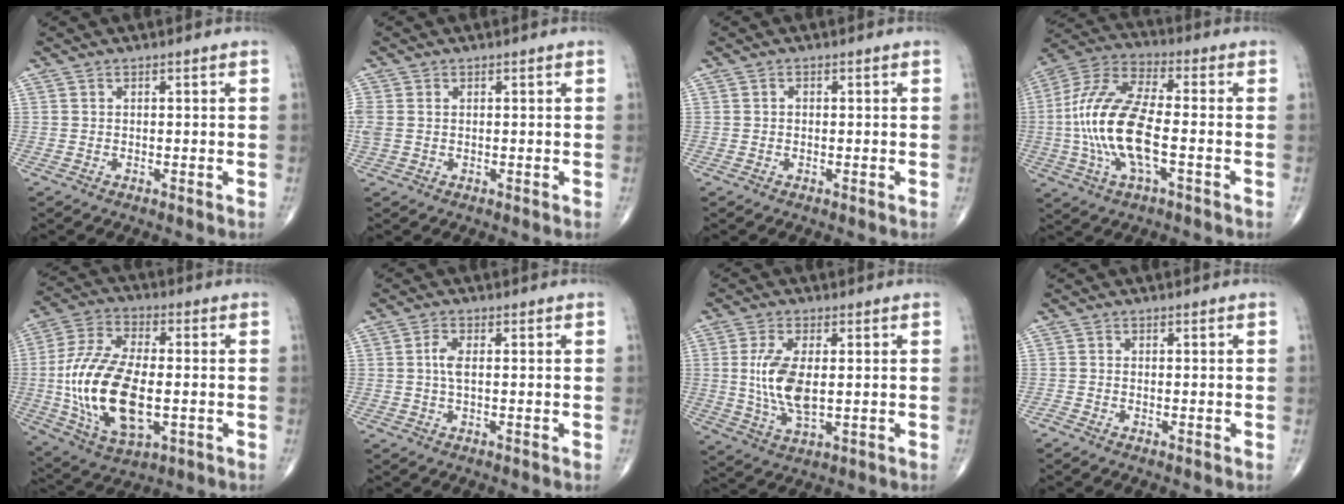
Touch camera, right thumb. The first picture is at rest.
{"total": 2.9, "force": [0.3, 2.1, 1.9], "torque": [-0.067, 0.011, 0.011]}
{"total": 0.5, "force": [0.0, 0.4, 0.3], "torque": [-0.003, 0.001, 0.000]}
{"total": 17.9, "force": [-2.6, 6.9, 16.3], "torque": [-0.355, 0.026, -0.050]}
{"total": 20.3, "force": [-2.4, 10.1, 17.4], "torque": [-0.354, 0.003, -0.034]}
{"total": 2.6, "force": [0.2, 0.9, 2.5], "torque": [-0.061, -0.001, -0.001]}
{"total": 9.5, "force": [0.6, 4.2, 8.6], "torque": [-0.179, -0.013, 0.016]}
{"total": 0.7, "force": [-0.5, 0.2, 0.5], "torque": [-0.011, -0.002, -0.013]}